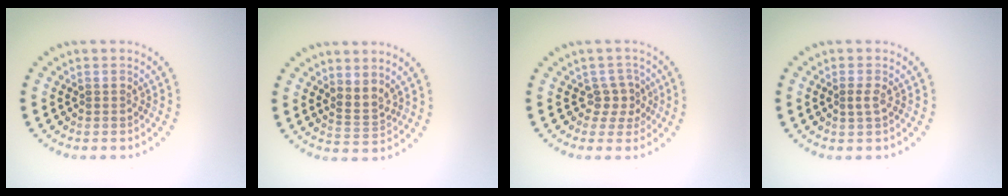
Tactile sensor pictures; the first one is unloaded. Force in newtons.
{"total": 2.1, "press": 1.6, "slide": 1.3}
{"total": 2.1, "press": 1.6, "slide": 1.4}
{"total": 1.0, "press": 1.0, "slide": 0.4}